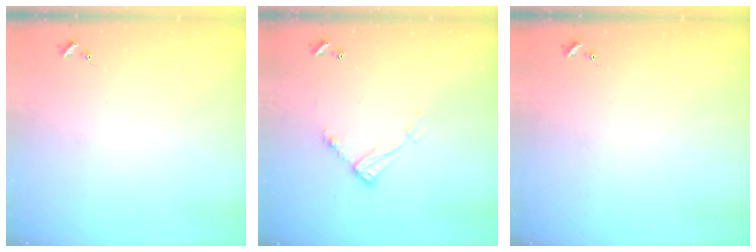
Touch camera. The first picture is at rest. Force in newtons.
{"total": 10.4, "press": 10.3, "slide": 0.7}
{"total": 0.0}